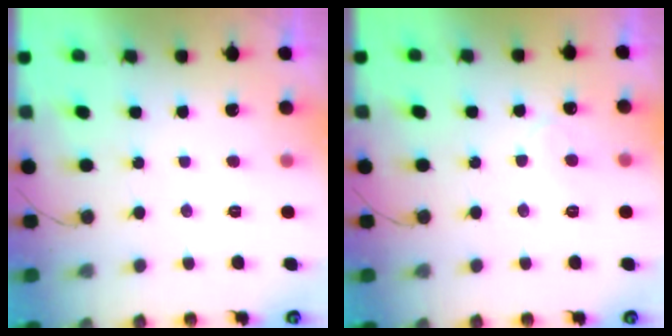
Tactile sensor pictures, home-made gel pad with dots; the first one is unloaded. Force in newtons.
{"total": 6.7, "press": 6.7, "slide": 0.5}